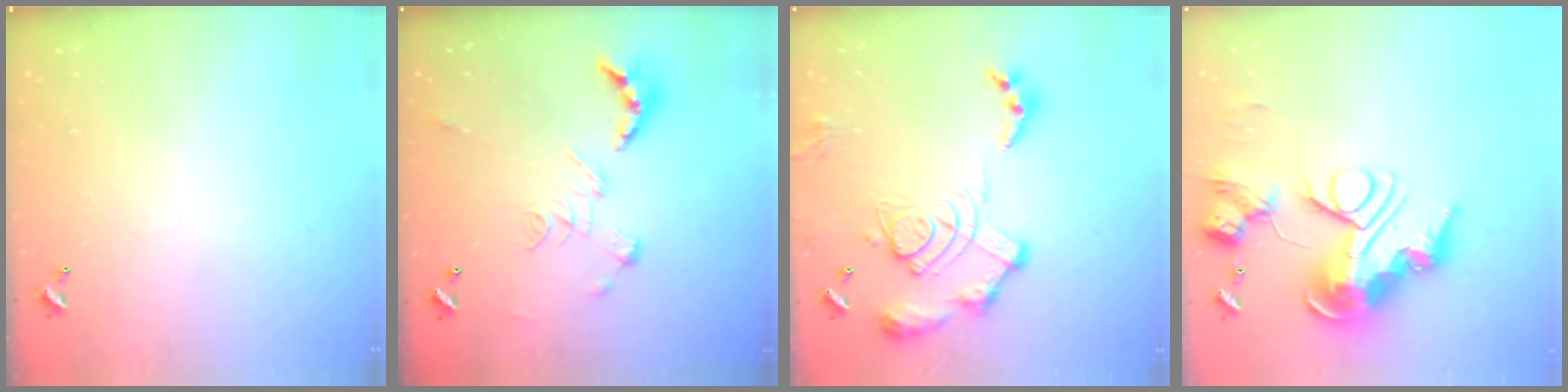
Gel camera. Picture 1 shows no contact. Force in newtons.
{"total": 2.5, "press": 2.0, "slide": 1.5}
{"total": 17.1, "press": 17.0, "slide": 1.6}
{"total": 0.9, "press": 0.9, "slide": 0.0}